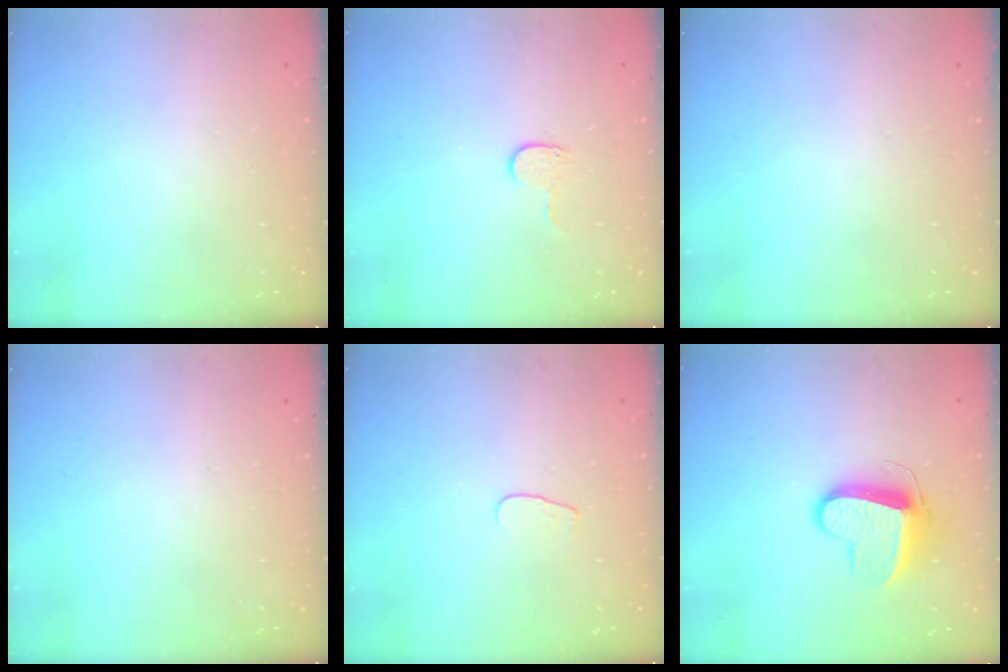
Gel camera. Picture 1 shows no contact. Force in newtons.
{"total": 4.1, "press": 4.1, "slide": 0.4}
{"total": 0.0}
{"total": 0.0}
{"total": 4.2, "press": 4.2, "slide": 0.4}
{"total": 10.7, "press": 10.7, "slide": 0.5}